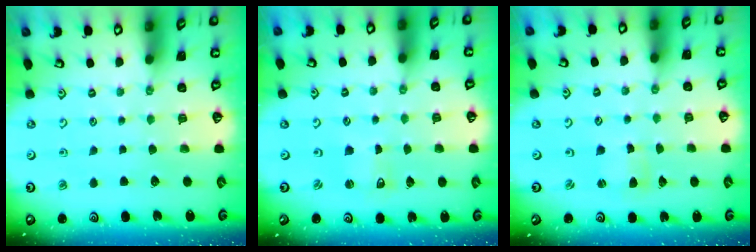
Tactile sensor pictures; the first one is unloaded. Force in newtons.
{"total": 0.6, "press": 0.6, "slide": 0.1}
{"total": 1.3, "press": 1.3, "slide": 0.1}